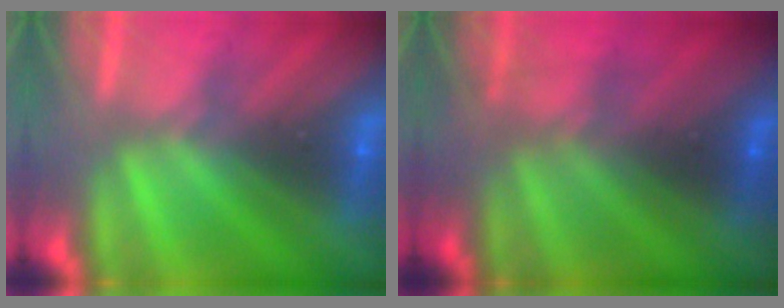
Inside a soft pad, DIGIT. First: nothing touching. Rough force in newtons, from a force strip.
{"total": 2.8}